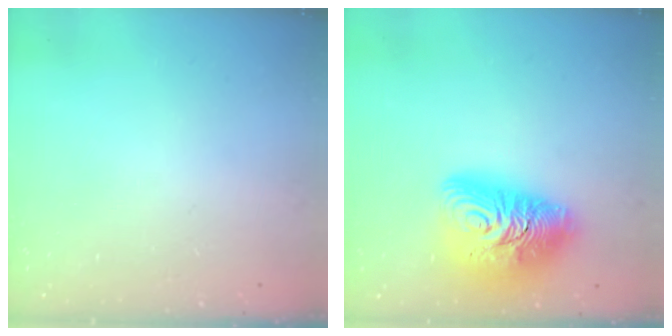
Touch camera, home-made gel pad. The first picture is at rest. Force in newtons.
{"total": 17.9, "press": 17.8, "slide": 1.7}